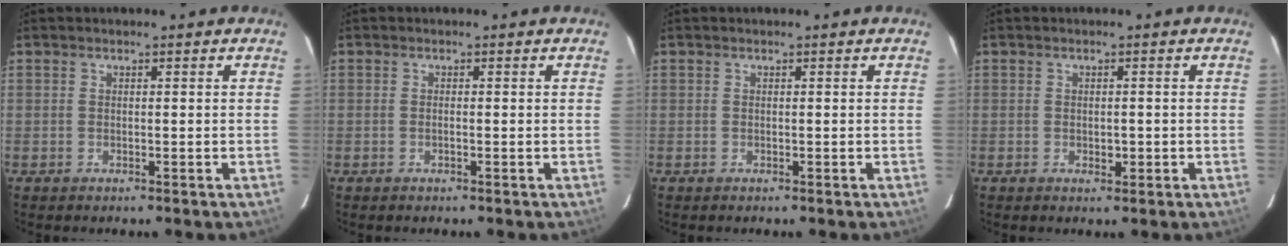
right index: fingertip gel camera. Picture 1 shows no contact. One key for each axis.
{"total": 0.6, "fx": -0.1, "fy": 0.1, "fz": 0.5, "tx": -0.011, "ty": 0.000, "tz": -0.002}
{"total": 0.0}
{"total": 1.6, "fx": -0.3, "fy": 1.0, "fz": 1.3, "tx": -0.019, "ty": 0.000, "tz": -0.001}